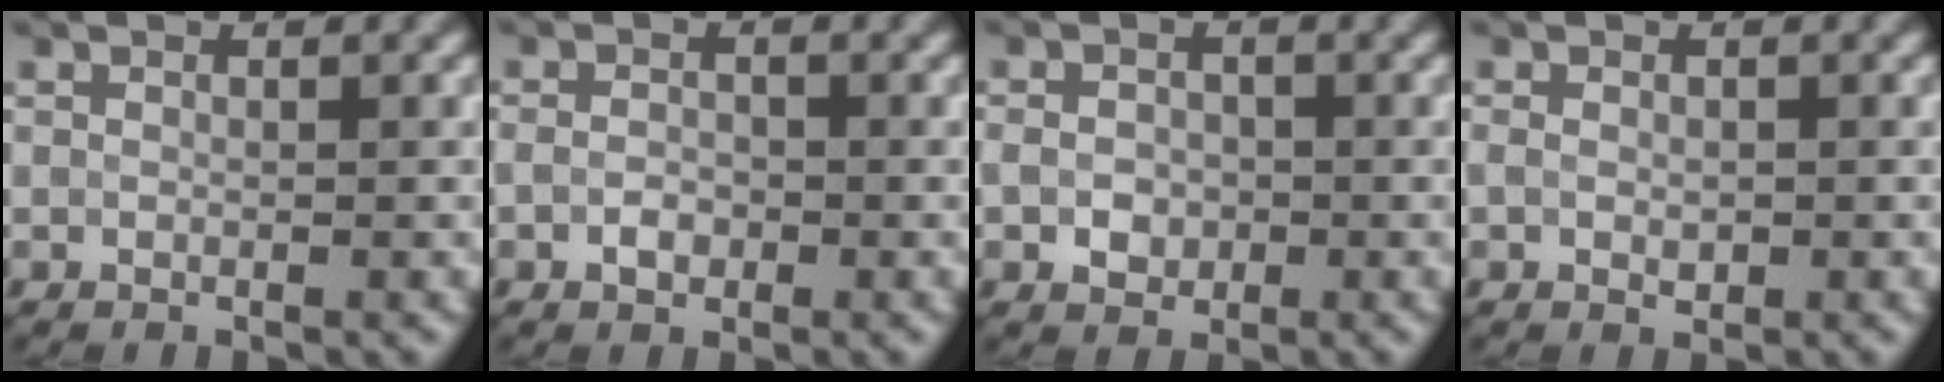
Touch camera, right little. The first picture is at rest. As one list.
[{"total": 1.4, "force": [-0.6, 0.9, 0.8], "torque": [-0.020, 0.000, -0.012]}, {"total": 2.4, "force": [-0.5, 1.9, 1.3], "torque": [-0.028, -0.003, -0.012]}, {"total": 1.2, "force": [-0.3, 0.7, 0.9], "torque": [-0.021, -0.005, -0.001]}]